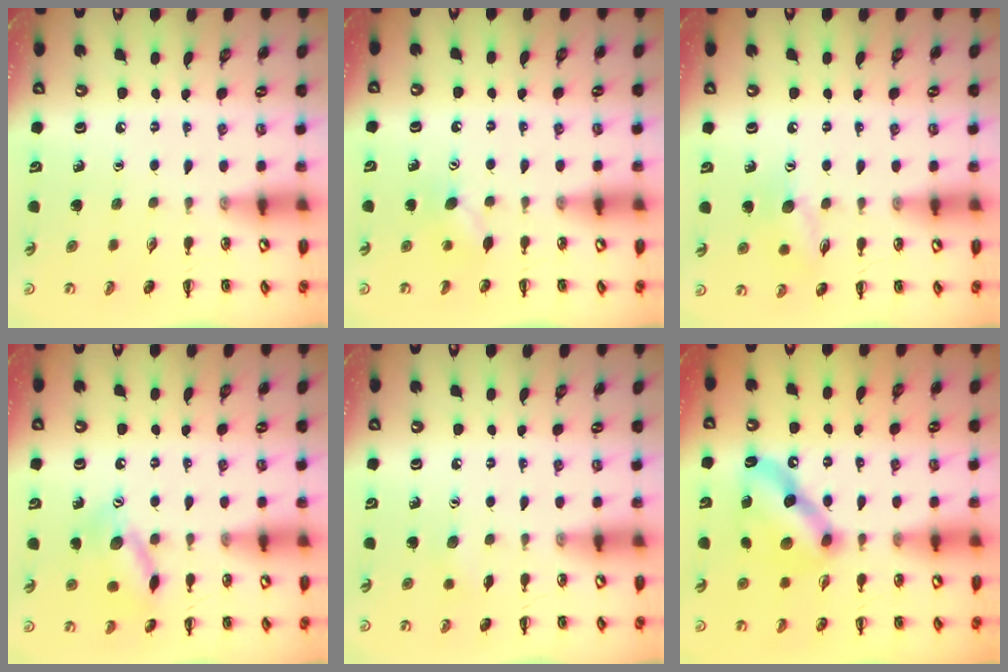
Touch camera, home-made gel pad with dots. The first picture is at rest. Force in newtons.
{"total": 3.4, "press": 3.3, "slide": 0.7}
{"total": 8.6, "press": 8.5, "slide": 1.2}
{"total": 12.1, "press": 12.1, "slide": 0.5}
{"total": 4.5, "press": 4.4, "slide": 1.2}
{"total": 12.6, "press": 12.5, "slide": 1.3}